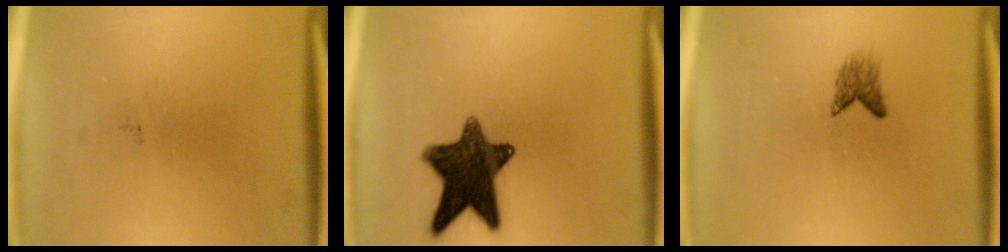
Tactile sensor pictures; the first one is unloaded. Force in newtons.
{"total": 13.0}
{"total": 1.9}